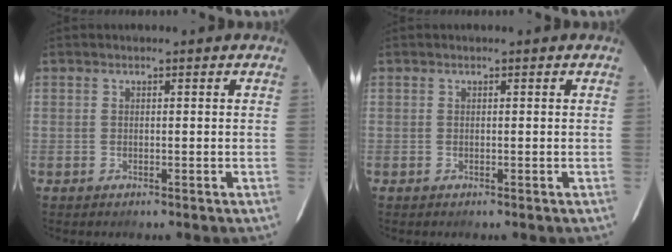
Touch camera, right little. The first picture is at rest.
{"total": 0.0}